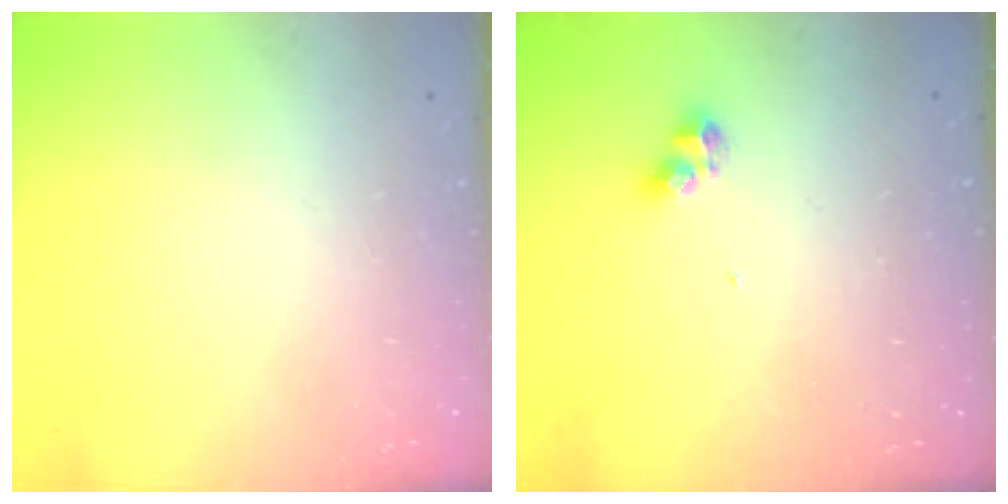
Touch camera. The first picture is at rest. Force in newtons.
{"total": 4.7, "press": 4.7, "slide": 0.3}